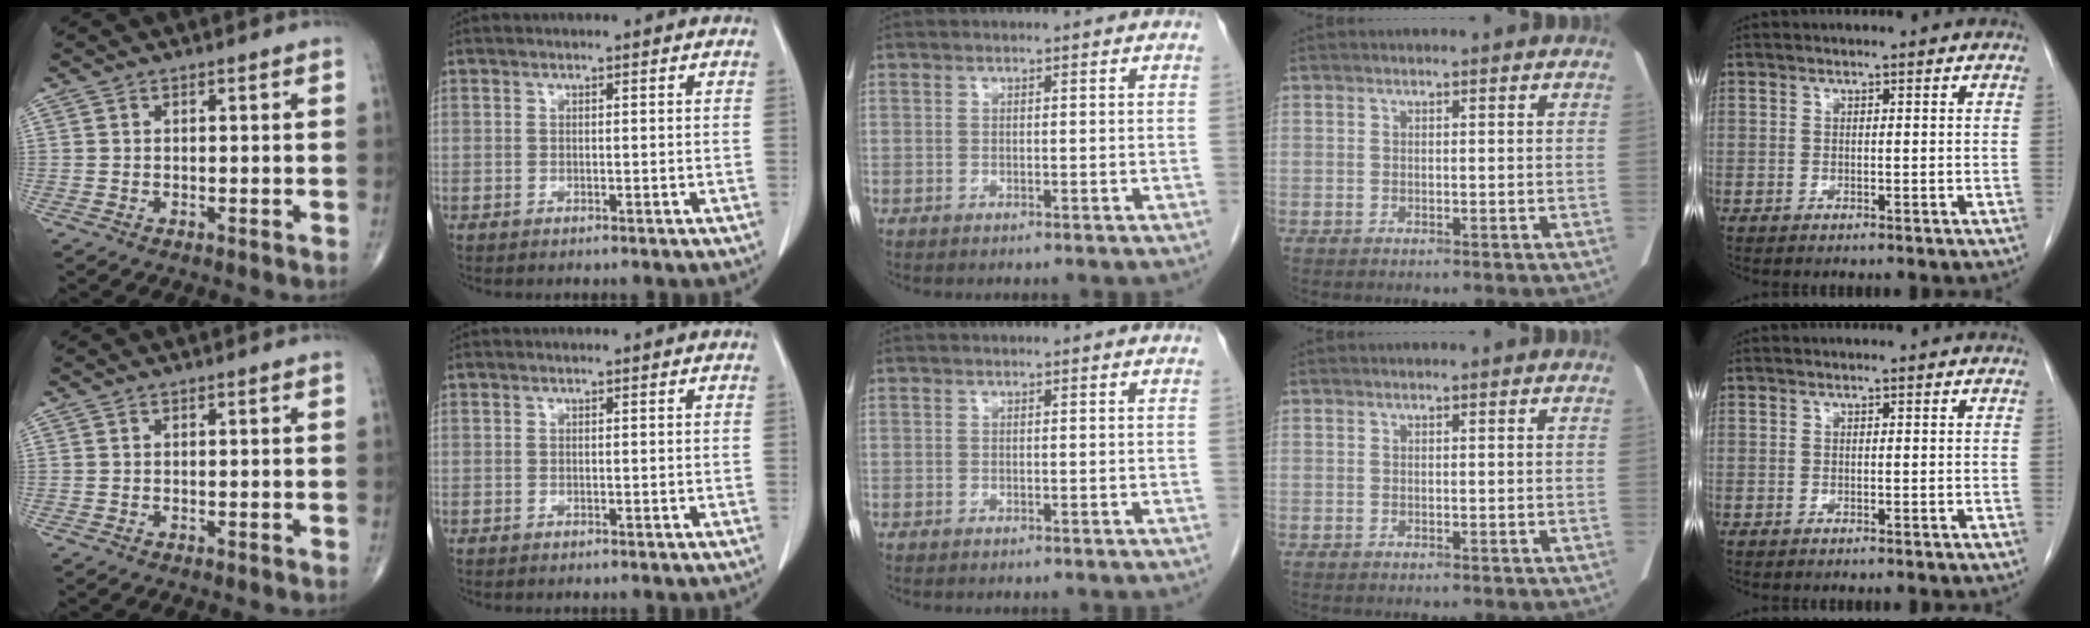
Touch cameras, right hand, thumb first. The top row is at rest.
{}